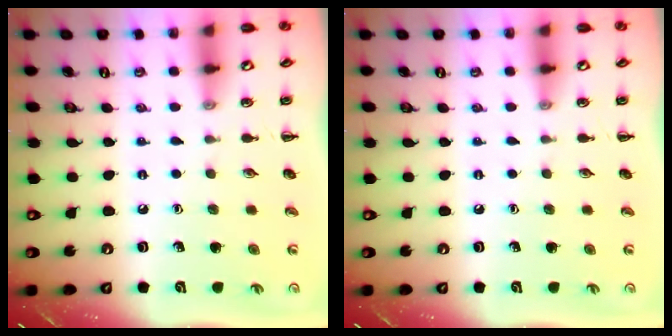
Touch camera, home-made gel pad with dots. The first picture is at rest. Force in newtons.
{"total": 0.0}